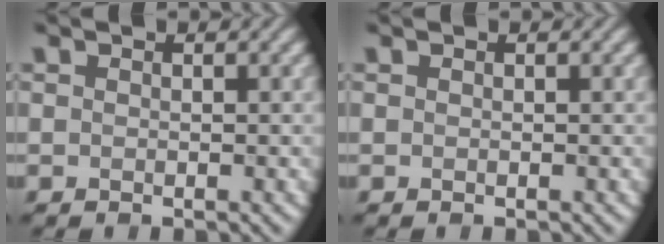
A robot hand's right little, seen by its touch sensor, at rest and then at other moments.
{"total": 0.0}